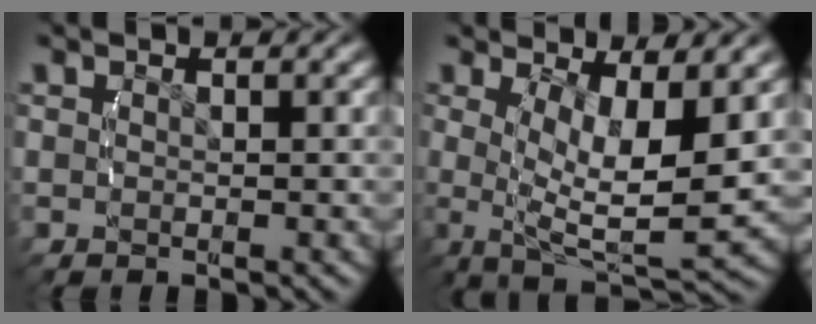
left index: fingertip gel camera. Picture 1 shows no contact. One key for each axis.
{"total": 8.8, "fx": -0.6, "fy": 4.4, "fz": 7.6, "tx": -0.138, "ty": -0.033, "tz": -0.002}